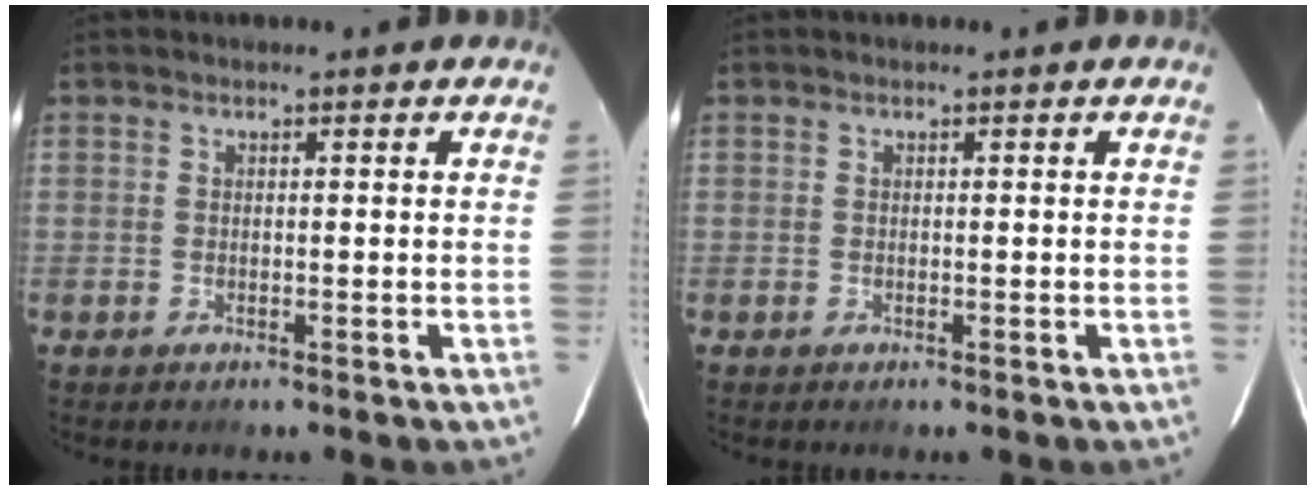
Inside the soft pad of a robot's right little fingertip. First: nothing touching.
{"total": 0.0}